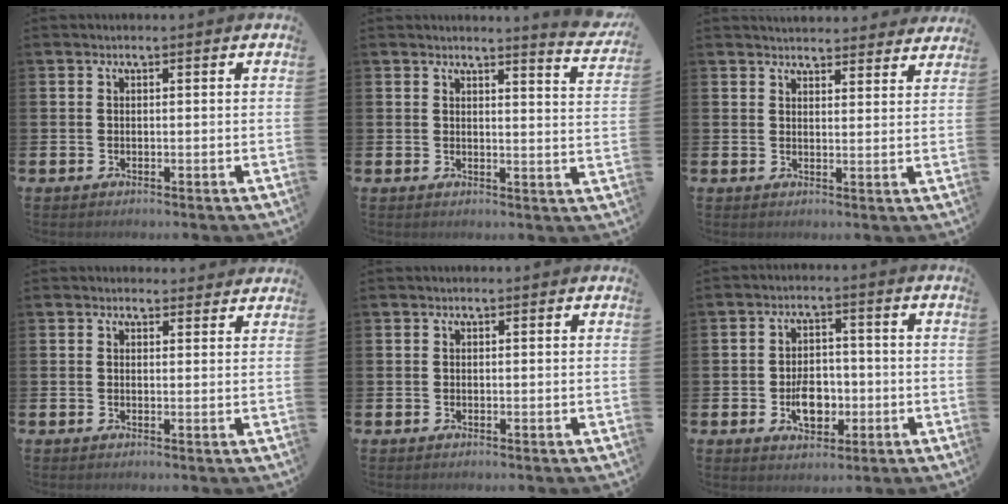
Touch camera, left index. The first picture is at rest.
{"total": 3.4, "force": [3.4, -0.3, 0.6], "torque": [-0.002, -0.031, 0.054]}
{"total": 3.9, "force": [3.8, 0.6, 0.0], "torque": [0.001, -0.023, 0.069]}
{"total": 1.5, "force": [1.4, 0.5, 0.0], "torque": [0.005, -0.003, 0.025]}
{"total": 0.0}
{"total": 5.4, "force": [-1.4, 3.6, 3.8], "torque": [-0.061, 0.007, -0.026]}